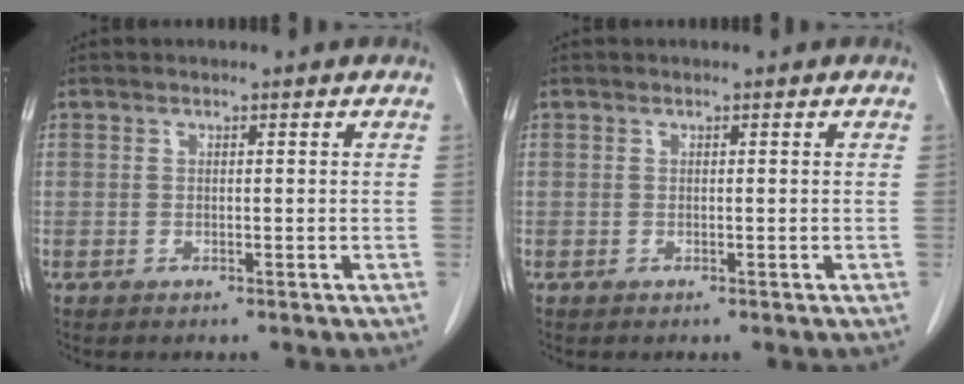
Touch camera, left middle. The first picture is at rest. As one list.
[{"total": 0.0}]